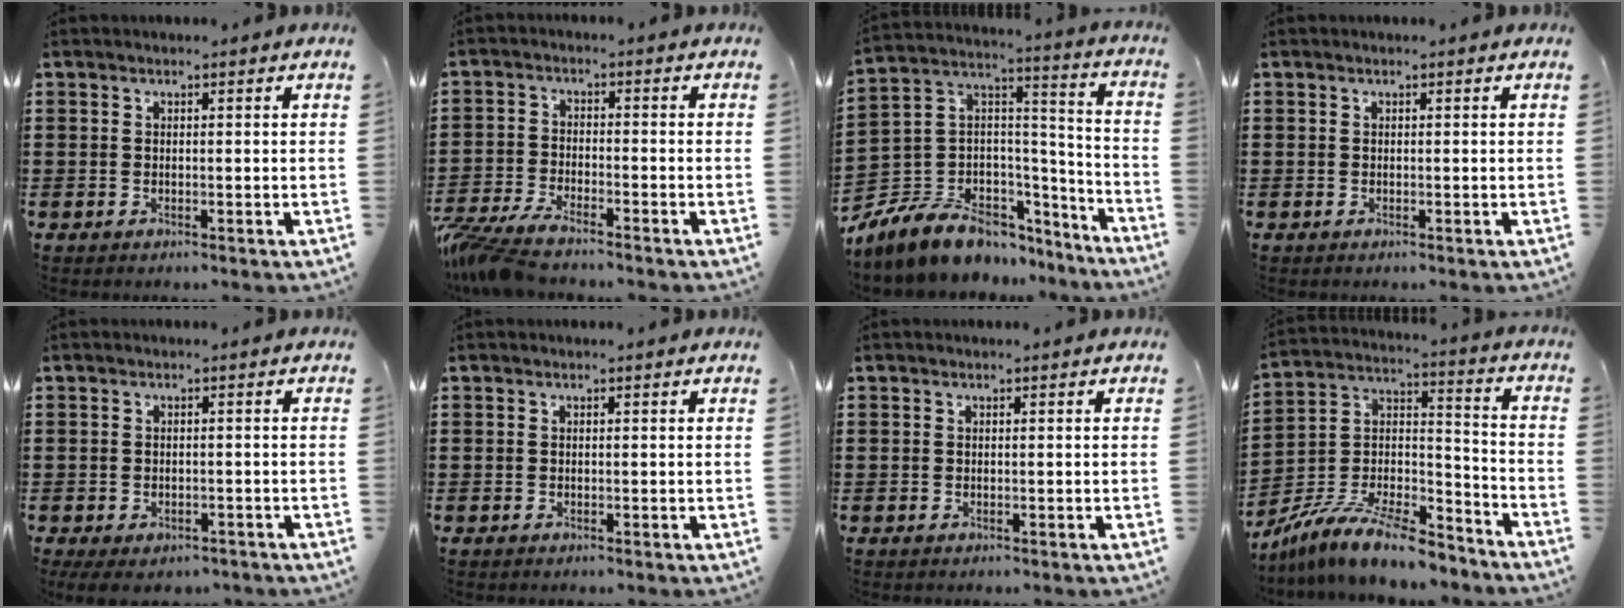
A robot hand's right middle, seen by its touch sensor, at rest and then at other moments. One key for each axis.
{"total": 5.3, "fx": -4.8, "fy": 0.5, "fz": 2.0, "tx": -0.068, "ty": -0.015, "tz": -0.102}
{"total": 8.9, "fx": -6.8, "fy": 5.1, "fz": 2.6, "tx": -0.093, "ty": -0.006, "tz": -0.138}
{"total": 0.0}
{"total": 1.5, "fx": -1.4, "fy": 0.5, "fz": 0.3, "tx": -0.011, "ty": -0.001, "tz": -0.028}
{"total": 0.0}
{"total": 0.0}
{"total": 10.6, "fx": -9.2, "fy": 1.4, "fz": 5.0, "tx": -0.095, "ty": 0.010, "tz": -0.182}